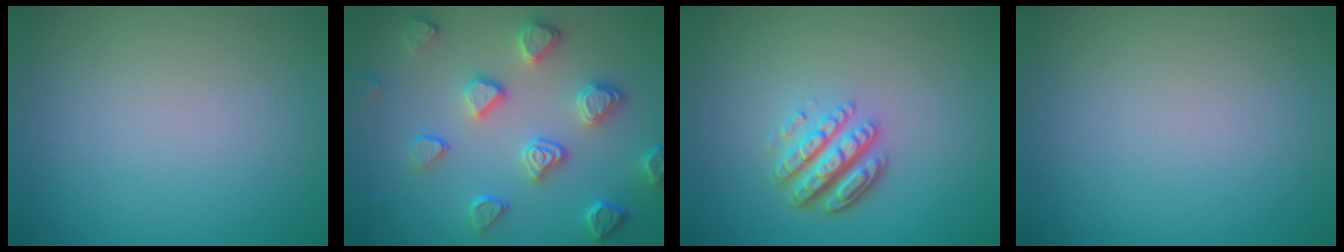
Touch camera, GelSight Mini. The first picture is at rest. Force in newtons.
{"total": 4.6, "press": 4.1, "slide": 2.0}
{"total": 5.0, "press": 3.5, "slide": 3.6}
{"total": 0.0}